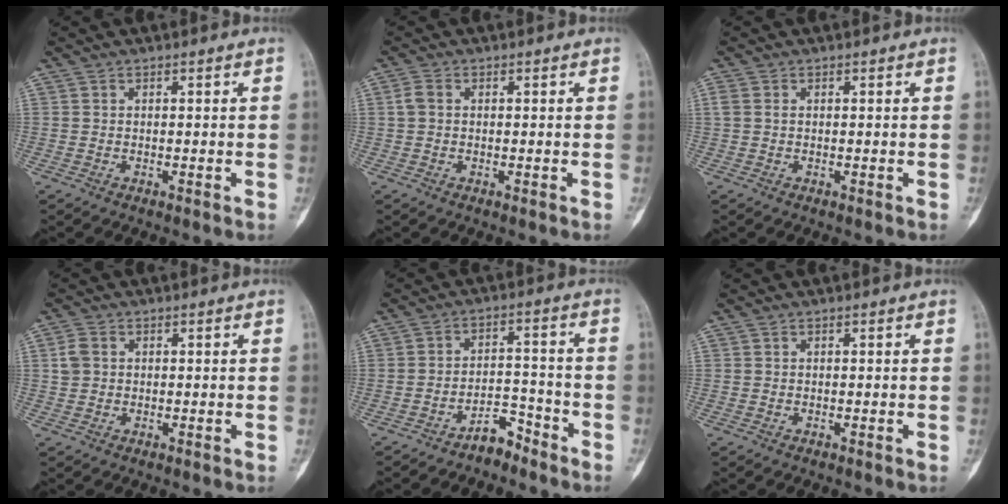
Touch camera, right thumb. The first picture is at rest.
{"total": 2.0, "force": [0.2, 1.4, 1.4], "torque": [-0.030, 0.007, 0.003]}
{"total": 1.1, "force": [0.2, 0.8, 0.8], "torque": [-0.019, 0.007, 0.006]}
{"total": 2.8, "force": [0.5, 2.3, 1.5], "torque": [-0.026, 0.006, 0.008]}
{"total": 5.0, "force": [-4.3, 2.1, 1.6], "torque": [-0.012, 0.050, -0.072]}
{"total": 0.0}